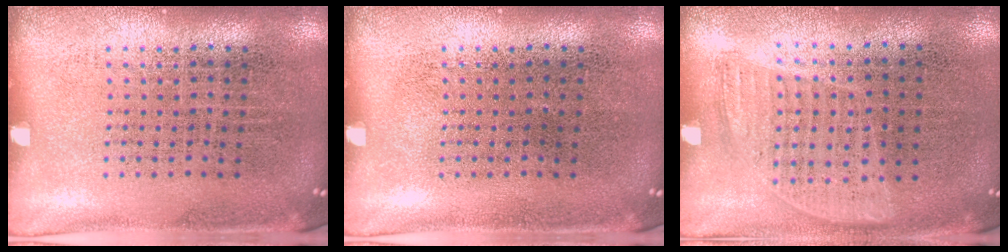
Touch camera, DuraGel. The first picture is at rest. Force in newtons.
{"total": 0.0}
{"total": 0.9, "press": 0.8, "slide": 0.4}